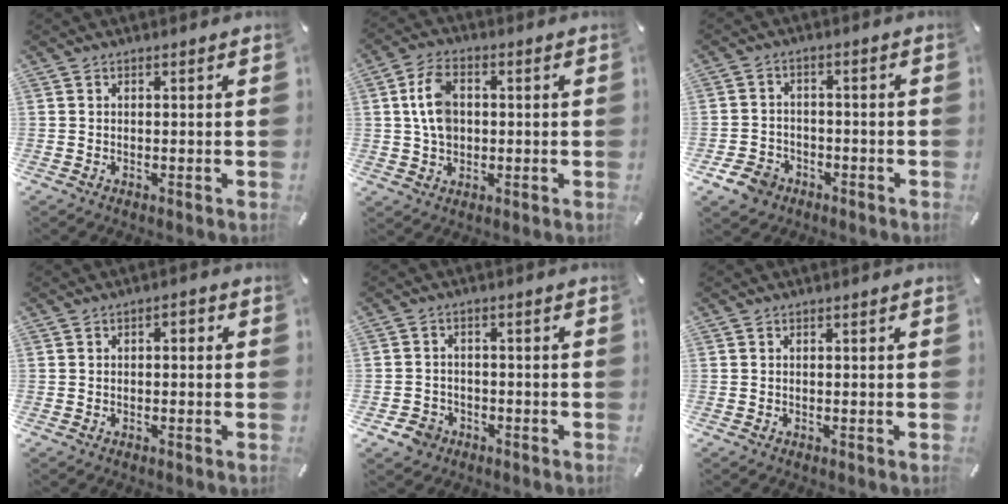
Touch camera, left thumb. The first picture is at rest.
{"total": 7.7, "force": [0.9, 5.5, 5.2], "torque": [-0.124, 0.007, 0.015]}
{"total": 6.1, "force": [-3.5, 4.6, 1.8], "torque": [-0.045, 0.019, -0.066]}
{"total": 1.6, "force": [-1.0, 0.7, 1.0], "torque": [-0.020, 0.008, -0.021]}
{"total": 4.8, "force": [-2.7, 3.8, 1.2], "torque": [-0.021, 0.015, -0.048]}
{"total": 0.0}